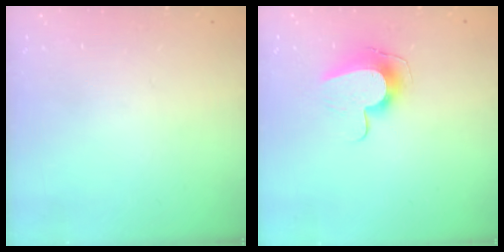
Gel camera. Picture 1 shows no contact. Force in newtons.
{"total": 9.6, "press": 9.6, "slide": 0.1}